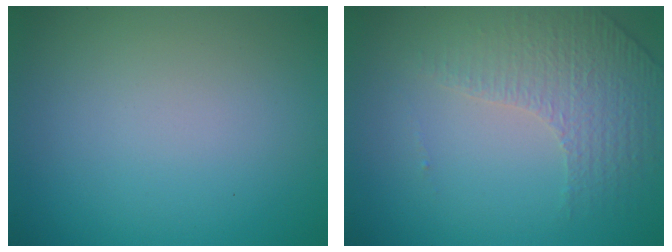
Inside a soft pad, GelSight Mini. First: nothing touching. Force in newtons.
{"total": 4.4, "press": 2.8, "slide": 3.3}